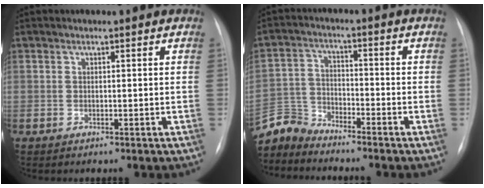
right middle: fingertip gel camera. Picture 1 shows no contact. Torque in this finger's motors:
{"motor_torque": [0.32, -0.33, -0.02, 0.00]}